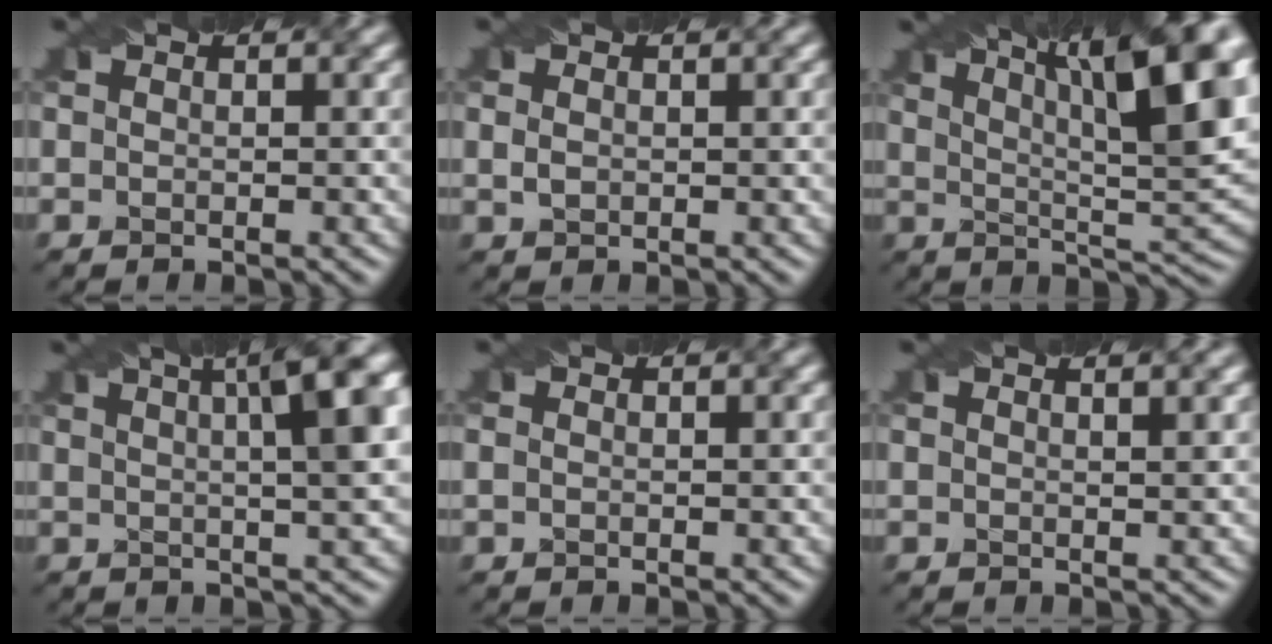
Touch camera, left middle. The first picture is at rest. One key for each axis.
{"total": 1.3, "fx": 0.2, "fy": 1.0, "fz": 0.9, "tx": -0.021, "ty": 0.000, "tz": 0.006}
{"total": 14.0, "fx": 6.4, "fy": 3.9, "fz": 11.8, "tx": -0.156, "ty": 0.017, "tz": 0.099}
{"total": 11.4, "fx": 3.7, "fy": 4.1, "fz": 10.0, "tx": -0.078, "ty": 0.055, "tz": 0.026}
{"total": 1.1, "fx": 0.1, "fy": 0.7, "fz": 0.8, "tx": -0.016, "ty": -0.001, "tz": 0.006}
{"total": 2.0, "fx": 1.2, "fy": 0.6, "fz": 1.5, "tx": -0.011, "ty": 0.005, "tz": 0.002}